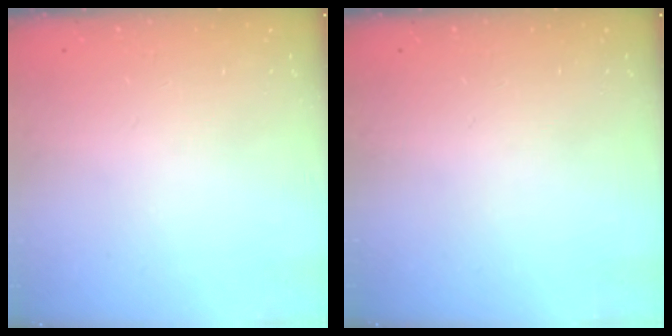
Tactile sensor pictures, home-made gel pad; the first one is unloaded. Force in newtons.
{"total": 0.0}